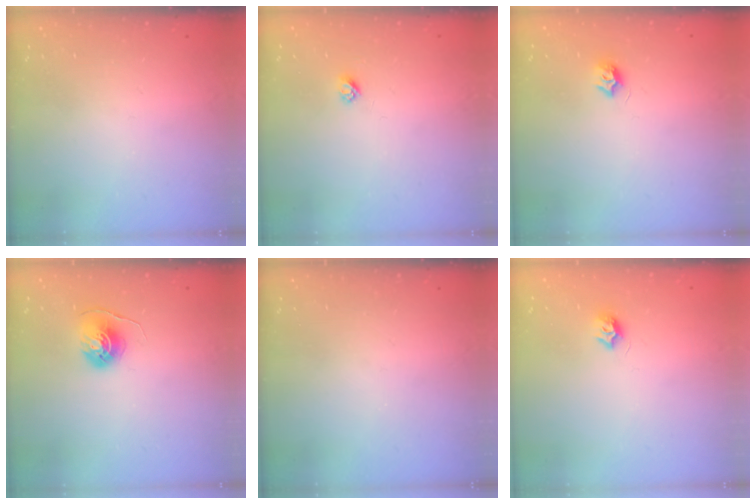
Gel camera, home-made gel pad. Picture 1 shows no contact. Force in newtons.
{"total": 2.7, "press": 2.6, "slide": 0.3}
{"total": 6.6, "press": 6.5, "slide": 0.6}
{"total": 6.1, "press": 6.1, "slide": 0.5}
{"total": 0.0}
{"total": 6.6, "press": 6.5, "slide": 0.6}